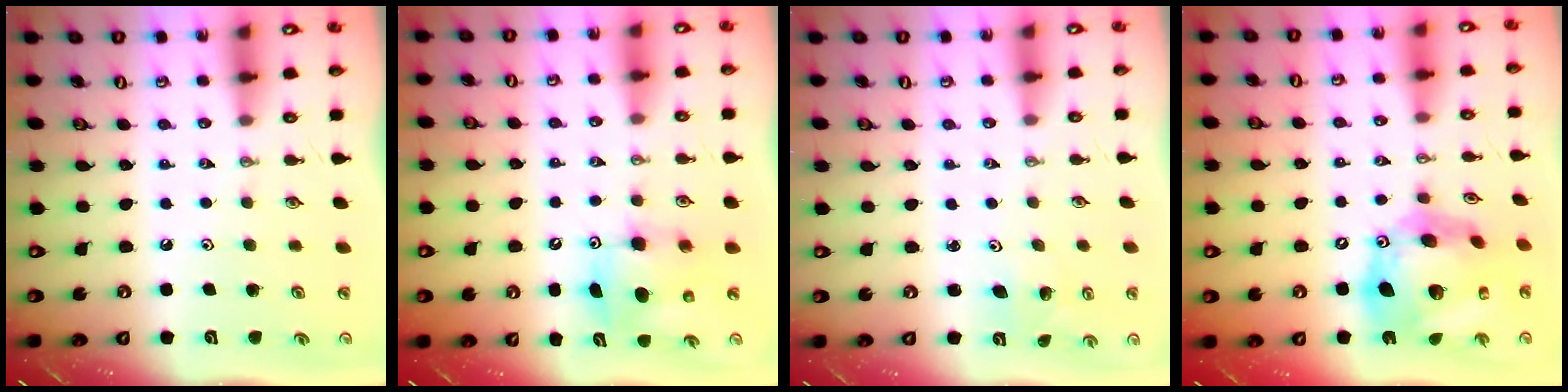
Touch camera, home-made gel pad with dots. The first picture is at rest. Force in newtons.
{"total": 7.4, "press": 7.4, "slide": 0.6}
{"total": 1.3, "press": 1.3, "slide": 0.1}
{"total": 22.0, "press": 21.8, "slide": 2.4}